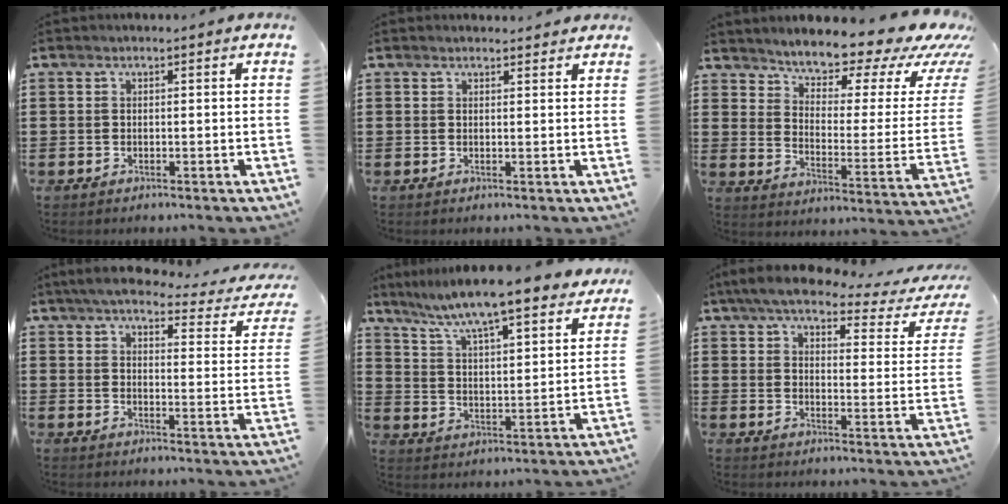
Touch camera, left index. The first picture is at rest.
{"total": 1.2, "force": [1.2, 0.1, 0.2], "torque": [-0.005, -0.001, 0.024]}
{"total": 7.0, "force": [6.4, 1.5, 2.6], "torque": [-0.060, -0.058, 0.104]}
{"total": 5.3, "force": [4.4, 0.2, 2.9], "torque": [-0.076, -0.024, 0.072]}
{"total": 8.3, "force": [7.3, -0.3, 3.8], "torque": [-0.105, -0.043, 0.120]}
{"total": 6.2, "force": [4.9, 0.7, 3.7], "torque": [-0.086, -0.026, 0.080]}